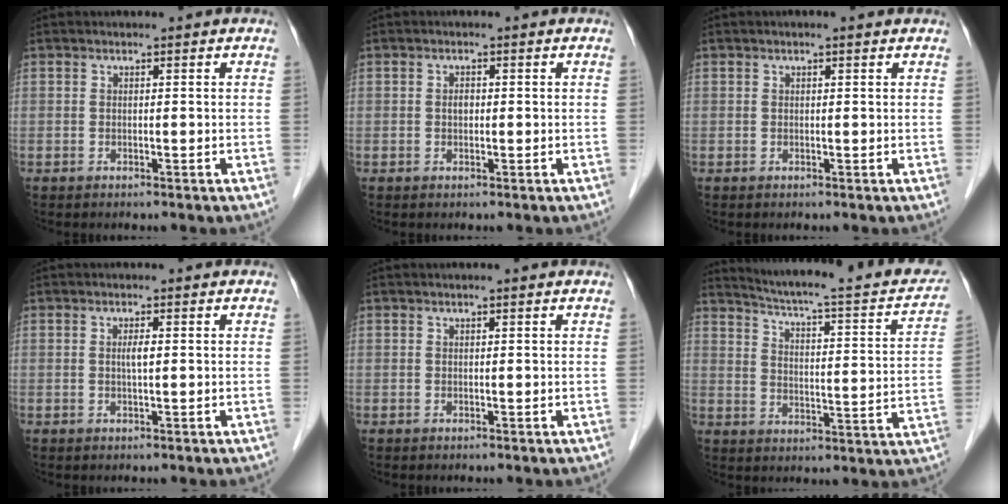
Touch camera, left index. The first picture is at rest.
{"total": 1.1, "force": [-0.3, 0.7, 0.8], "torque": [-0.013, -0.002, -0.006]}
{"total": 1.0, "force": [0.5, 0.2, 0.8], "torque": [-0.017, 0.007, 0.004]}
{"total": 1.4, "force": [-0.1, 0.1, 1.4], "torque": [-0.027, -0.004, -0.003]}
{"total": 0.5, "force": [0.2, -0.1, 0.5], "torque": [-0.010, 0.002, 0.003]}
{"total": 21.3, "force": [18.5, 2.7, 10.1], "torque": [-0.144, -0.026, 0.230]}